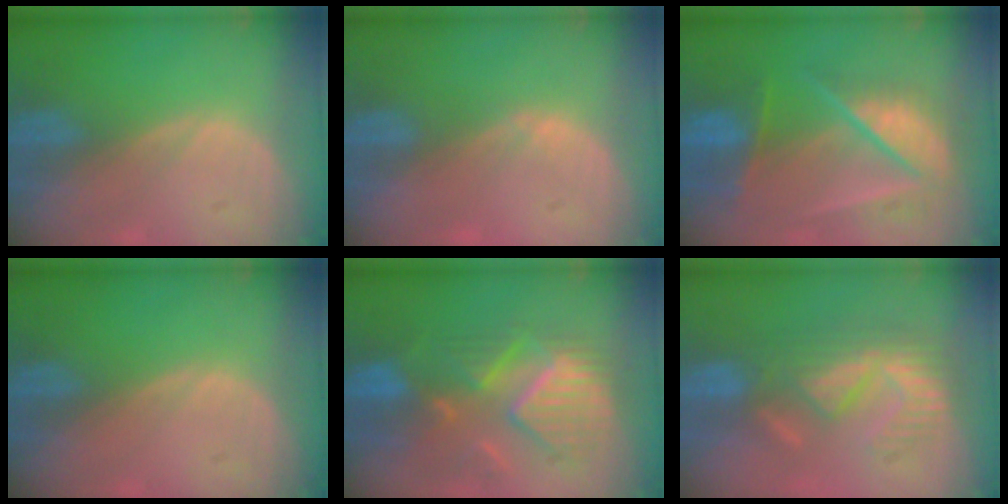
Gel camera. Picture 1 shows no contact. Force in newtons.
{"total": 0.7, "press": 0.7, "slide": 0.3}
{"total": 9.8, "press": 8.2, "slide": 5.3}
{"total": 0.0}
{"total": 10.6, "press": 9.7, "slide": 4.3}
{"total": 9.5, "press": 8.1, "slide": 4.8}